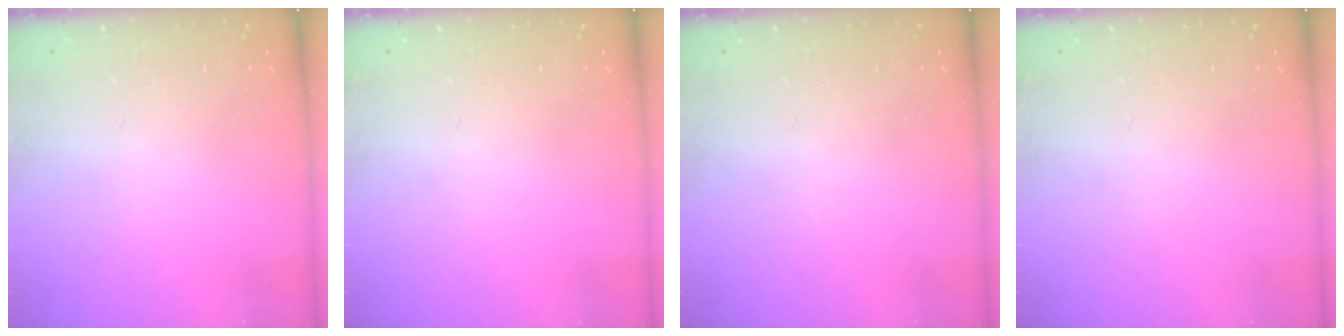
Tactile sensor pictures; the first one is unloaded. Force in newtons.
{"total": 2.3, "press": 2.2, "slide": 0.8}
{"total": 1.0, "press": 0.0, "slide": 1.0}
{"total": 2.3, "press": 2.2, "slide": 0.8}